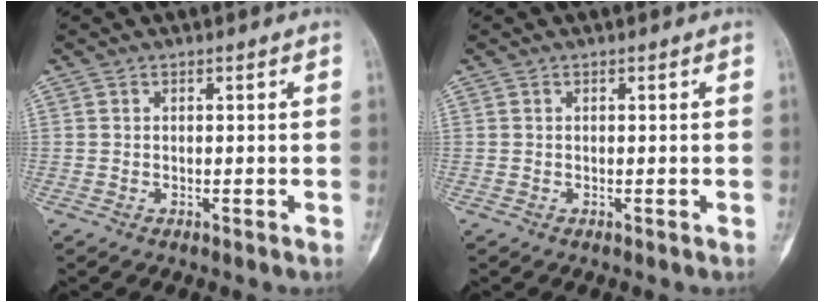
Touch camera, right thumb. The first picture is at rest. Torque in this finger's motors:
{"motor_torque": [0.12, -0.12, 0.02, -0.02, 0.00]}